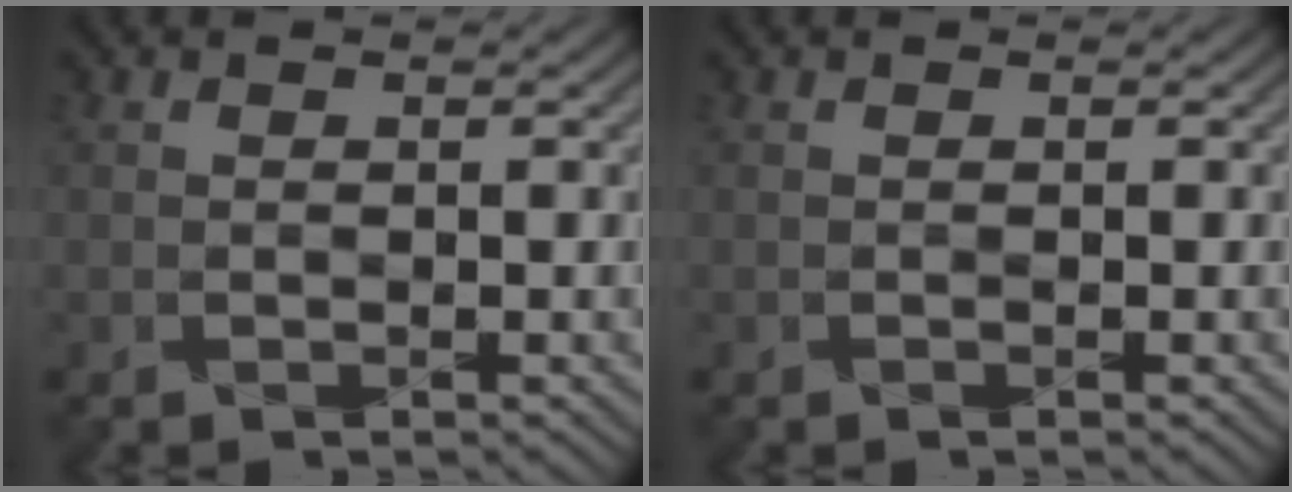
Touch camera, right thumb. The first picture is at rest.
{"total": 0.0}